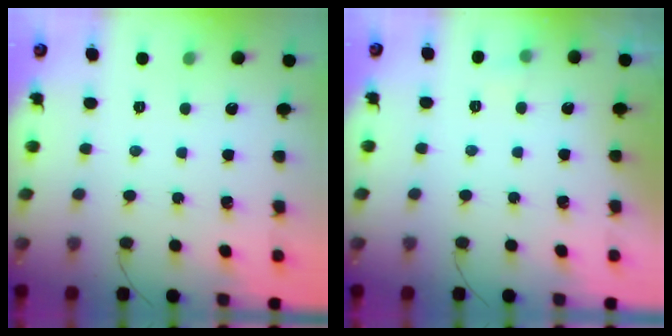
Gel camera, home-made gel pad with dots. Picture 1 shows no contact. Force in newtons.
{"total": 7.1, "press": 3.1, "slide": 6.4}